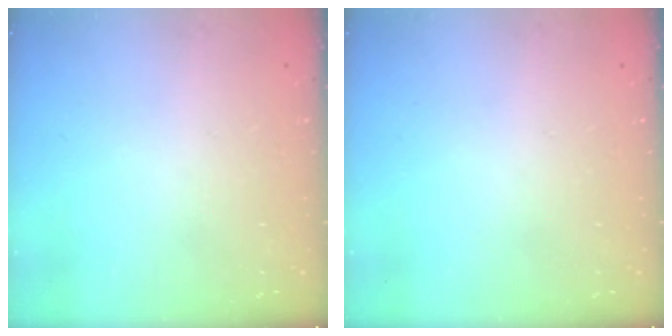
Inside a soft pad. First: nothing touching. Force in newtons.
{"total": 0.0}